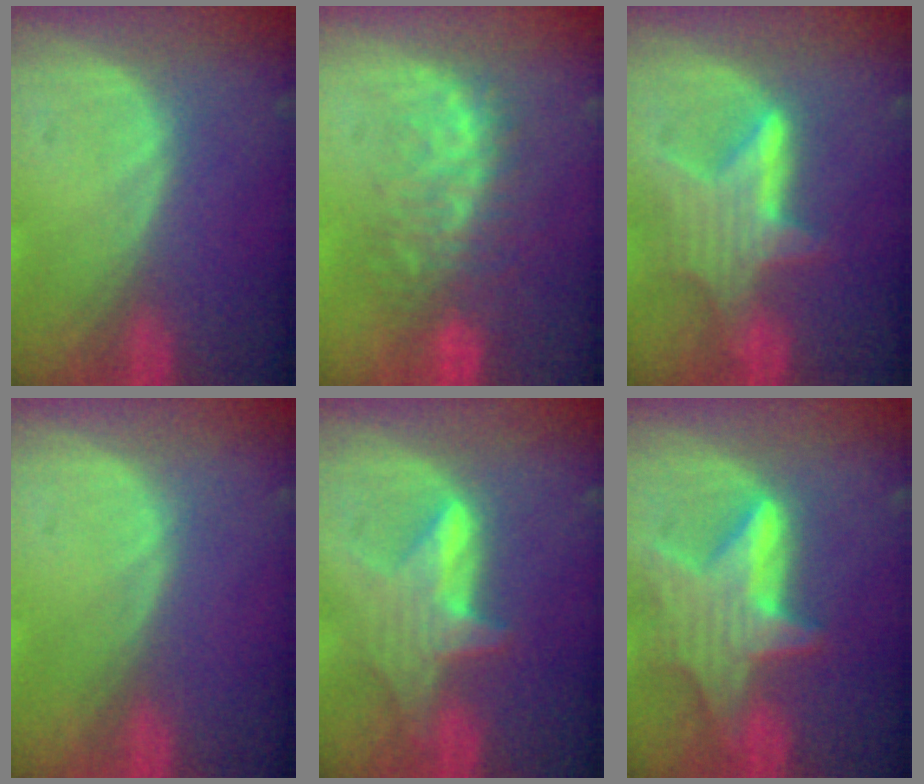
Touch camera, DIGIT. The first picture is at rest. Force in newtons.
{"total": 8.1, "press": 7.8, "slide": 2.2}
{"total": 6.5, "press": 6.4, "slide": 1.0}
{"total": 0.0}
{"total": 6.1, "press": 6.0, "slide": 0.5}
{"total": 8.4, "press": 8.3, "slide": 0.6}